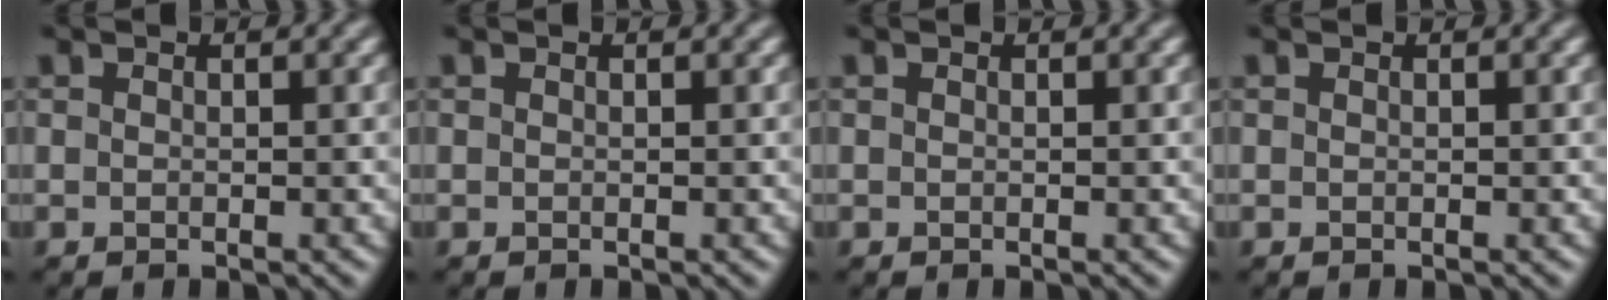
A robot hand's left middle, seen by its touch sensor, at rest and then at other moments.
{"total": 0.0}
{"total": 0.0}
{"total": 0.0}